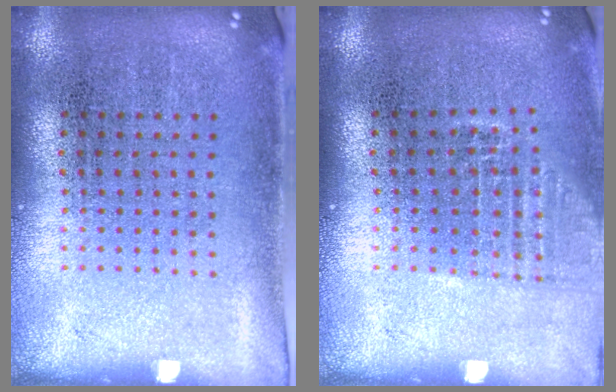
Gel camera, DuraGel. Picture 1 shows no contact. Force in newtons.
{"total": 1.1, "press": 1.0, "slide": 0.5}